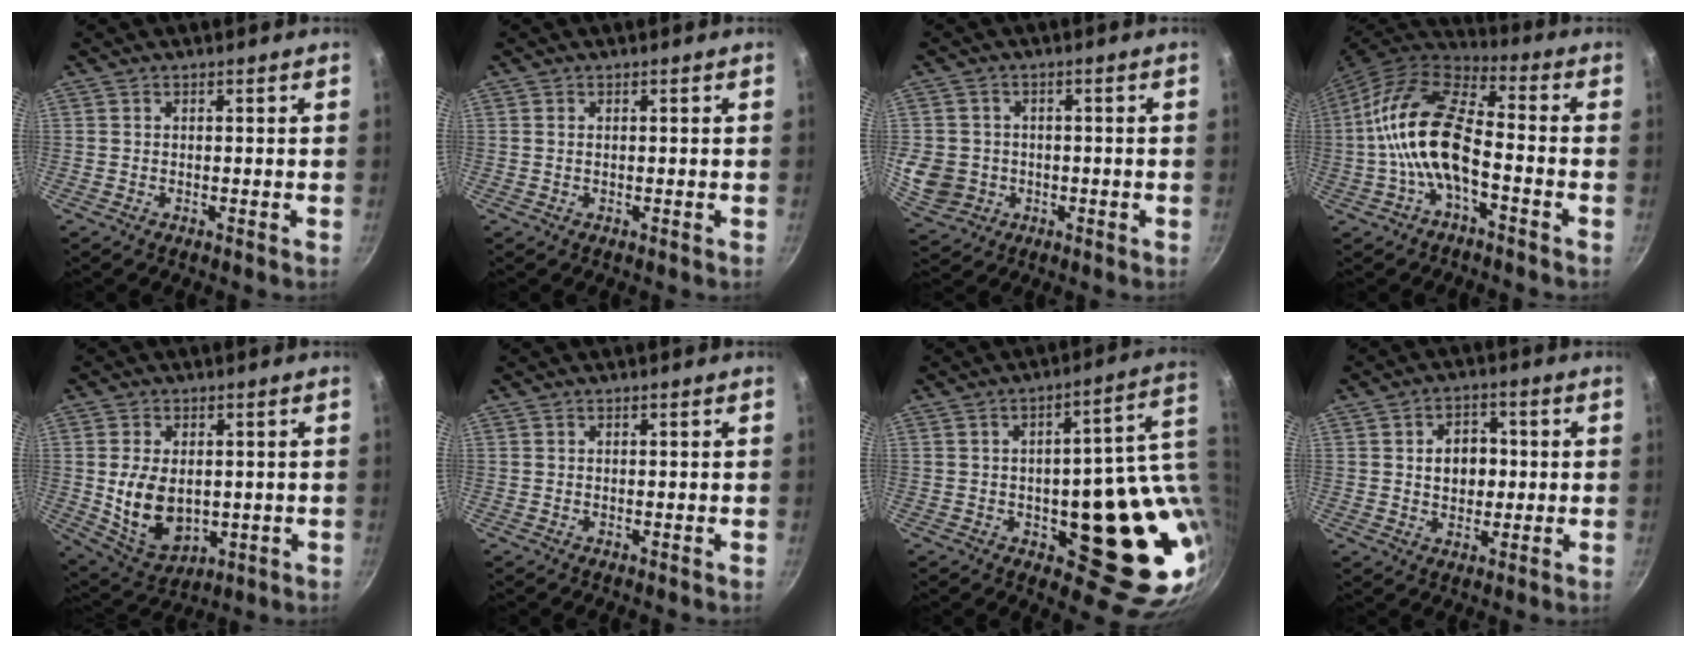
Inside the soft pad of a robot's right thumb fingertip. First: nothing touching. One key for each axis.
{"total": 0.6, "fx": 0.1, "fy": 0.3, "fz": 0.4, "tx": -0.009, "ty": 0.001, "tz": 0.002}
{"total": 8.4, "fx": -1.0, "fy": 7.6, "fz": 3.4, "tx": -0.052, "ty": 0.006, "tz": -0.007}
{"total": 15.4, "fx": -3.1, "fy": 7.2, "fz": 13.3, "tx": -0.247, "ty": 0.041, "tz": -0.071}
{"total": 11.8, "fx": 0.0, "fy": 7.9, "fz": 8.8, "tx": -0.140, "ty": -0.015, "tz": 0.023}
{"total": 0.0}
{"total": 21.3, "fx": 0.5, "fy": 10.4, "fz": 18.6, "tx": -0.182, "ty": -0.015, "tz": 0.019}
{"total": 7.1, "fx": 0.6, "fy": 5.5, "fz": 4.5, "tx": -0.039, "ty": 0.006, "tz": 0.007}